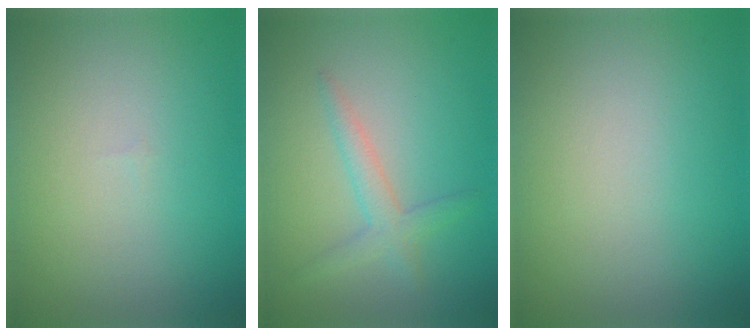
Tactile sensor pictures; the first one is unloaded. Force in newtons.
{"total": 2.1, "press": 2.1, "slide": 0.1}
{"total": 0.0}